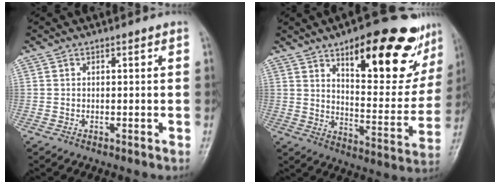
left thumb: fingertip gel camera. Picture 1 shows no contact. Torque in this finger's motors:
{"motor_torque": [2.40, 1.61, 1.47, -1.30, 0.07]}